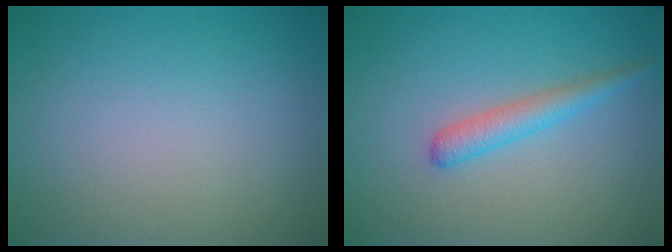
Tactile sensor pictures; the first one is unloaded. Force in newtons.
{"total": 2.2, "press": 2.2, "slide": 0.0}